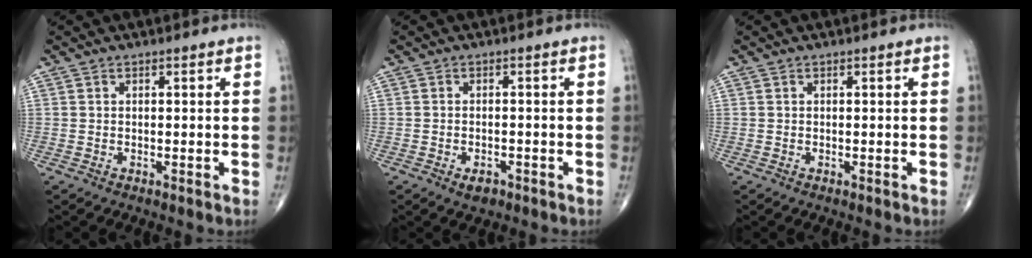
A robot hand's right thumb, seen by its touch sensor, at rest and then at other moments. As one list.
[{"total": 2.6, "force": [-1.5, 1.5, 1.6], "torque": [-0.022, 0.003, -0.019]}, {"total": 0.0}]